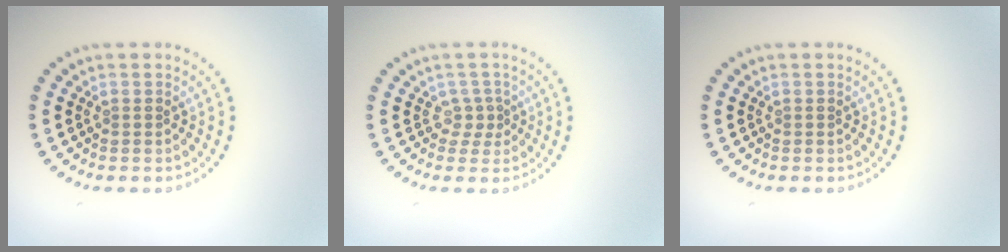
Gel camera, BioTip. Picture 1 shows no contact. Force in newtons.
{"total": 1.3, "press": 1.0, "slide": 0.9}
{"total": 0.0}